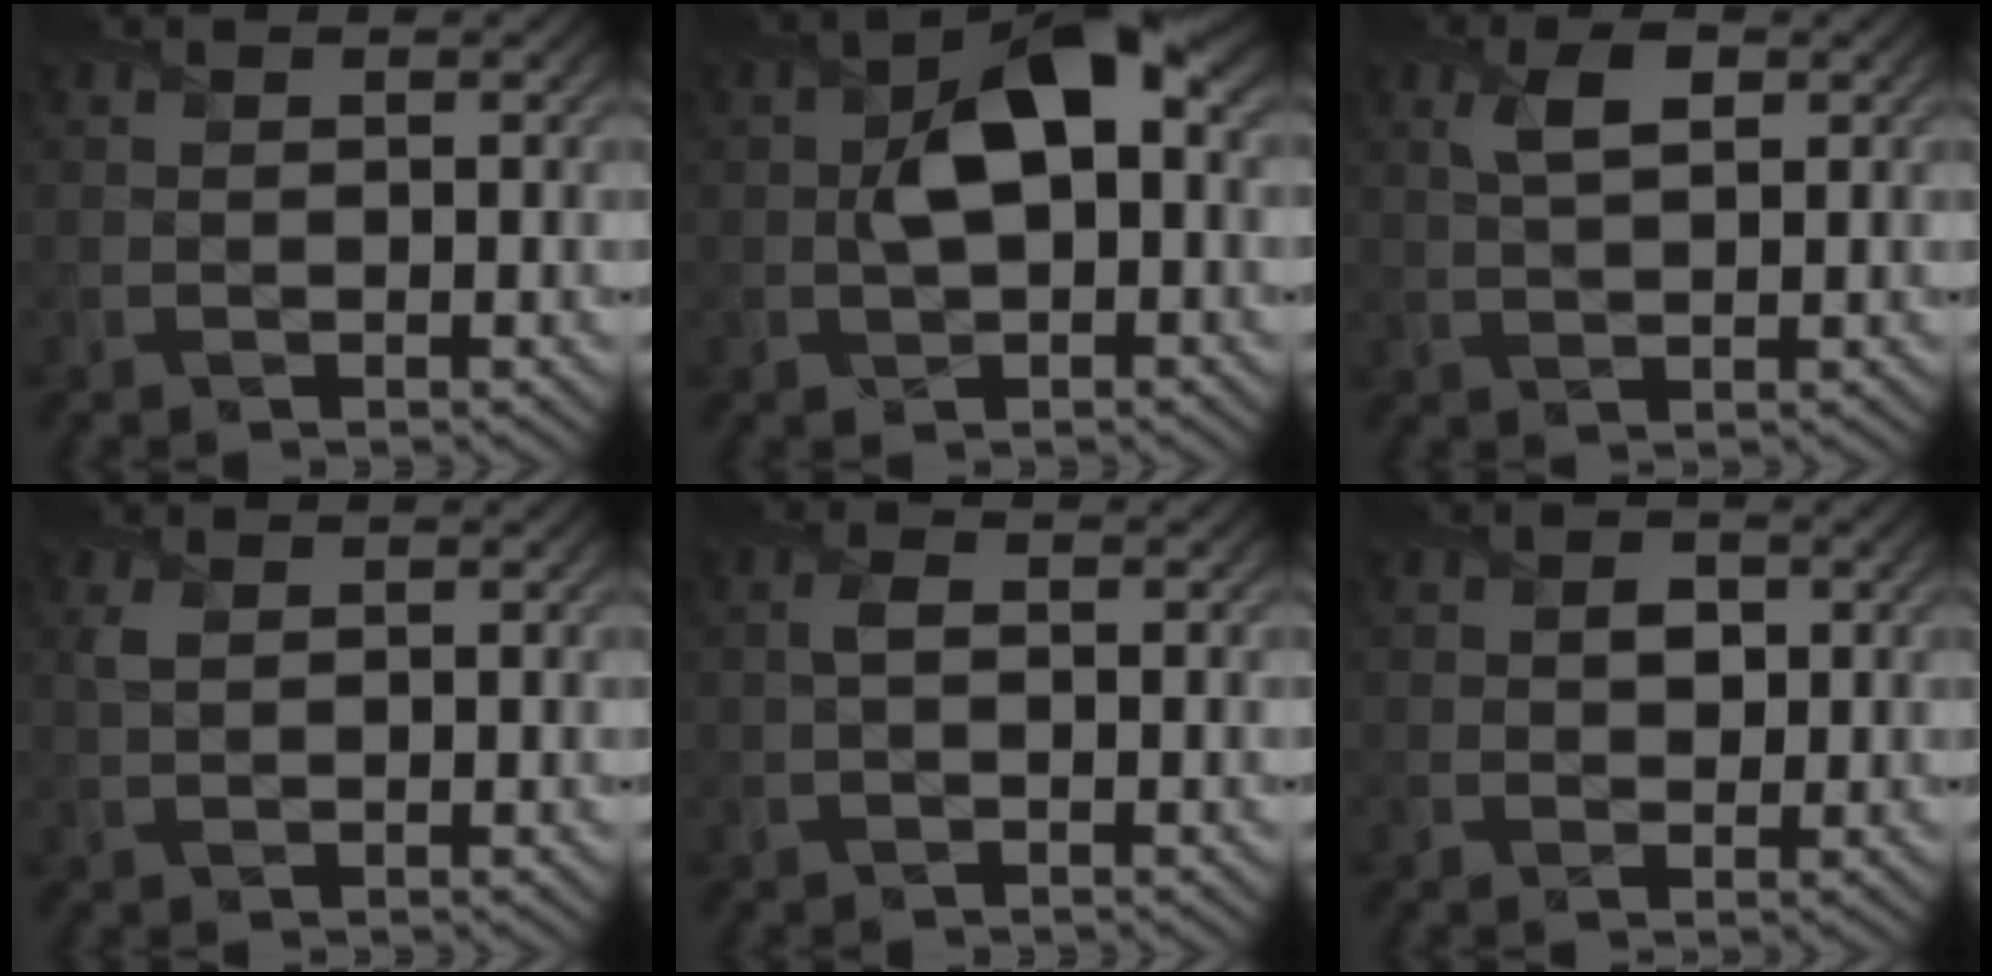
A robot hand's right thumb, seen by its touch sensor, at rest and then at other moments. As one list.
[{"total": 8.5, "force": [0.6, 4.7, 7.0], "torque": [-0.129, 0.006, 0.008]}, {"total": 3.4, "force": [1.3, 1.3, 2.8], "torque": [-0.060, 0.004, 0.026]}, {"total": 1.3, "force": [0.6, 0.6, 1.0], "torque": [-0.028, 0.000, 0.016]}, {"total": 1.4, "force": [-0.1, 0.7, 1.2], "torque": [-0.030, 0.005, -0.003]}, {"total": 2.5, "force": [0.4, 2.0, 1.3], "torque": [-0.026, -0.006, 0.005]}]